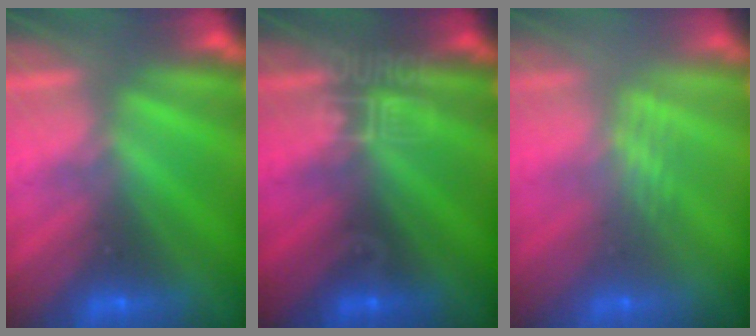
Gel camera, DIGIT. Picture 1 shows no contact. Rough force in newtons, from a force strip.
{"total": 3.2}
{"total": 2.4}